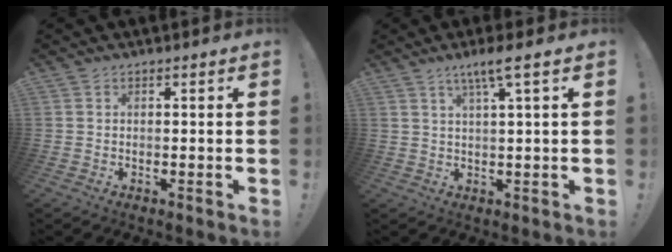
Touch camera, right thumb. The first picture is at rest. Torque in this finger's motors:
{"motor_torque": [0.02, 0.17, 0.50, 0.10, 0.11]}